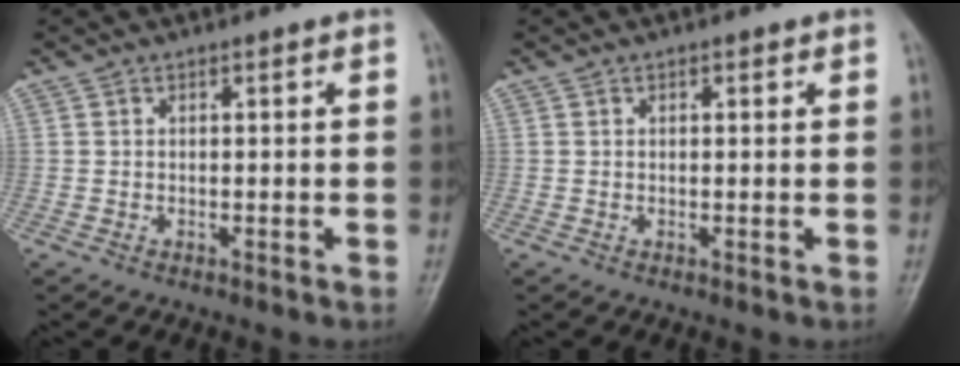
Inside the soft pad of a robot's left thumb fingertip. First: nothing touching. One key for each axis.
{"total": 0.6, "fx": 0.3, "fy": 0.4, "fz": 0.3, "tx": -0.001, "ty": -0.001, "tz": 0.002}